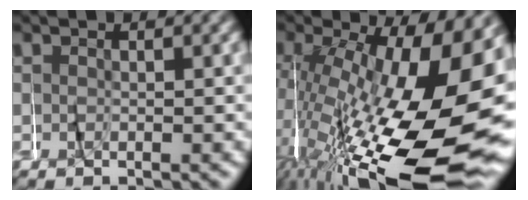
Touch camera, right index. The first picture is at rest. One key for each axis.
{"total": 17.9, "fx": -3.8, "fy": 7.0, "fz": 16.1, "tx": -0.255, "ty": -0.033, "tz": -0.033}